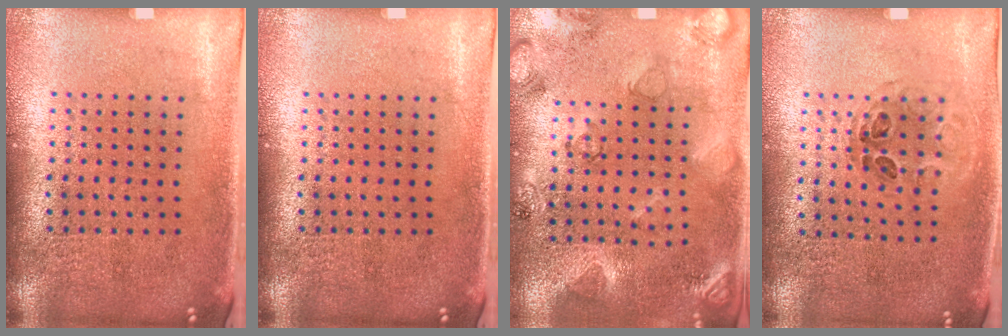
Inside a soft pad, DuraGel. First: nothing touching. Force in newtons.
{"total": 0.0}
{"total": 2.1, "press": 1.8, "slide": 1.0}
{"total": 1.0, "press": 0.7, "slide": 0.7}